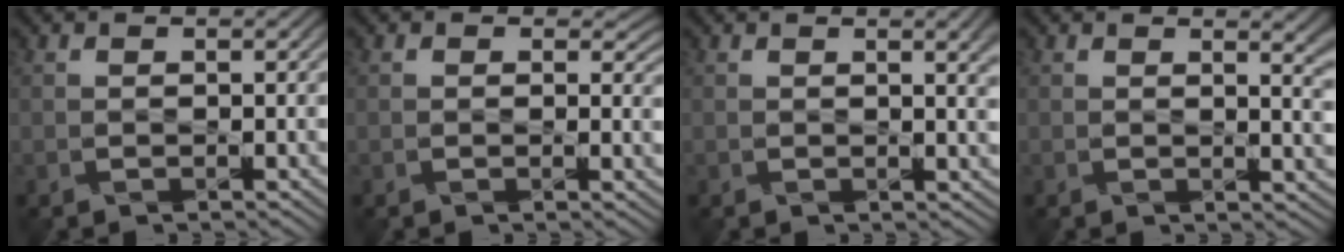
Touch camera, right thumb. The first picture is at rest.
{"total": 2.0, "force": [0.7, 1.3, 1.4], "torque": [-0.022, -0.008, 0.007]}
{"total": 3.3, "force": [1.1, 0.8, 3.0], "torque": [-0.040, 0.004, 0.018]}
{"total": 5.1, "force": [1.8, 1.8, 4.4], "torque": [-0.046, 0.000, 0.027]}